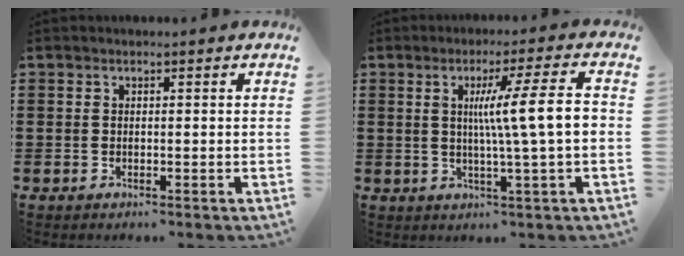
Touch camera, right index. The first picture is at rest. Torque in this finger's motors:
{"motor_torque": [1.72, -0.09, 0.83, 0.21]}